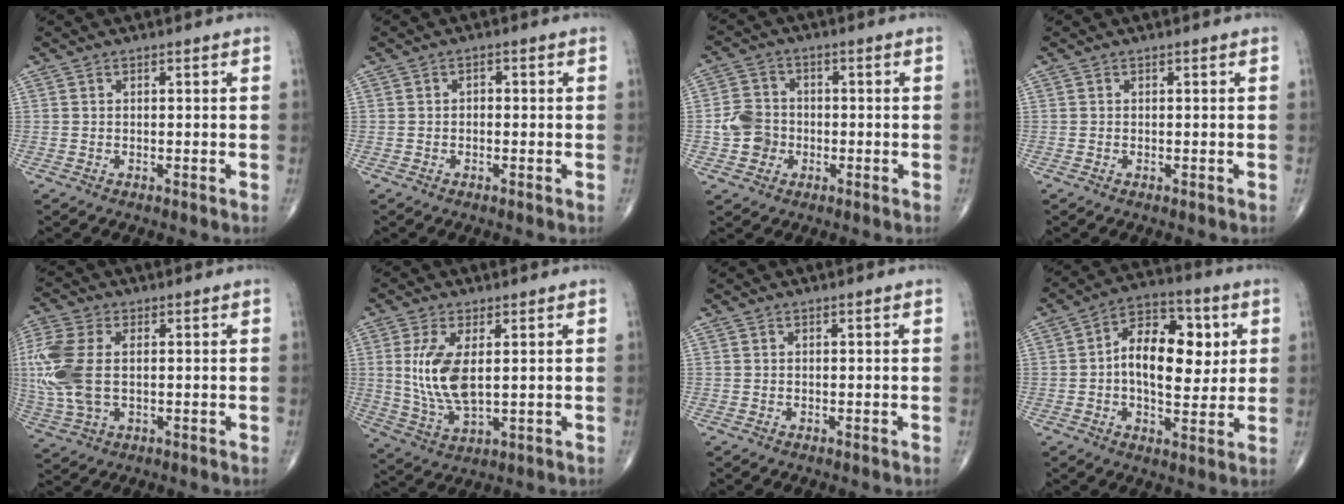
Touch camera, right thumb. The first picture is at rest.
{"total": 1.0, "force": [-0.1, 0.7, 0.7], "torque": [-0.002, 0.003, -0.006]}
{"total": 6.3, "force": [-1.4, 5.6, 2.5], "torque": [-0.028, 0.015, -0.031]}
{"total": 0.0}
{"total": 13.5, "force": [0.8, 7.9, 10.9], "torque": [-0.287, 0.005, 0.018]}
{"total": 10.2, "force": [1.6, 4.4, 9.1], "torque": [-0.189, -0.016, 0.040]}
{"total": 0.0}
{"total": 14.8, "force": [1.9, 8.4, 12.0], "torque": [-0.151, 0.009, 0.021]}